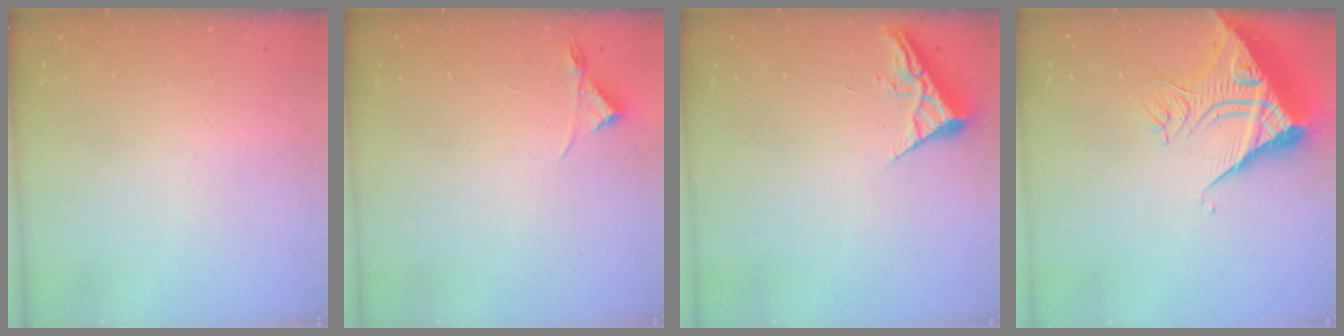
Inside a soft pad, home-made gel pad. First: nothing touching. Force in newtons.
{"total": 3.0, "press": 2.9, "slide": 0.5}
{"total": 3.9, "press": 3.9, "slide": 0.5}
{"total": 12.0, "press": 11.9, "slide": 0.7}